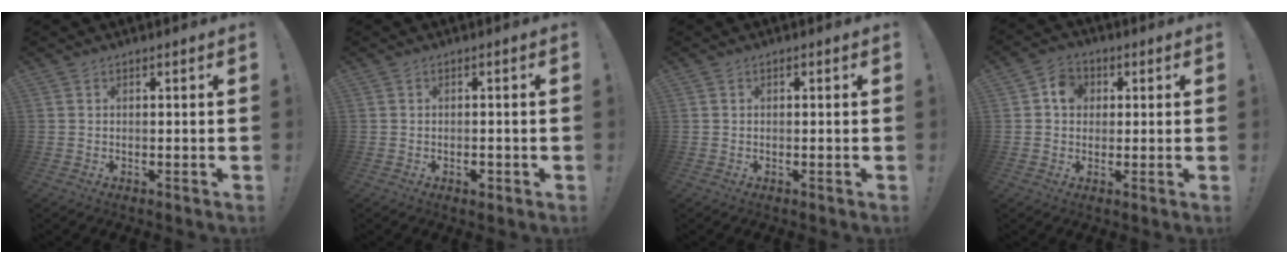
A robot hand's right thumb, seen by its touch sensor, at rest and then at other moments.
{"total": 1.5, "force": [-1.1, 0.7, 0.8], "torque": [-0.009, 0.003, -0.019]}
{"total": 0.5, "force": [-0.3, 0.4, 0.0], "torque": [-0.002, 0.003, -0.005]}
{"total": 6.0, "force": [1.3, 5.0, 3.1], "torque": [-0.035, 0.004, 0.022]}